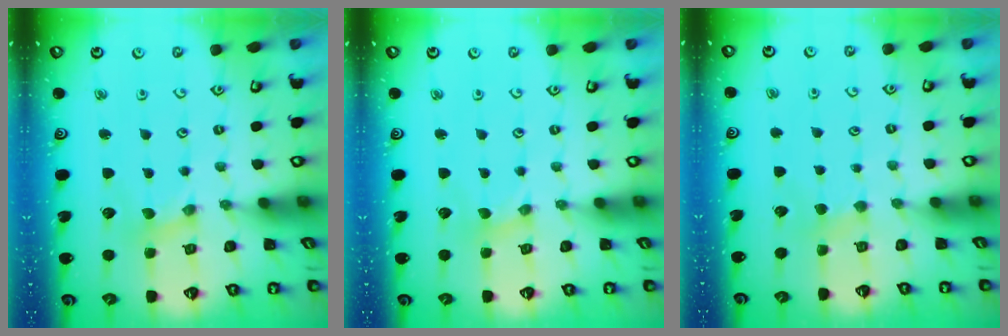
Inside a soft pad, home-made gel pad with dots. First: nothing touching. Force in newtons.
{"total": 0.0}
{"total": 2.2, "press": 2.2, "slide": 0.4}